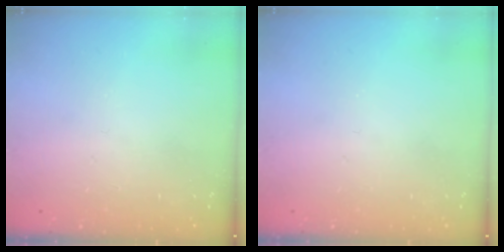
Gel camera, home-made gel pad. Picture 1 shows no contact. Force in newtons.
{"total": 0.0}